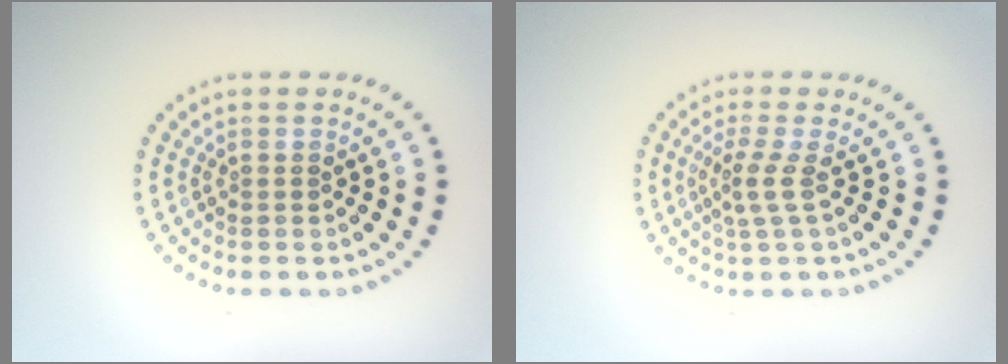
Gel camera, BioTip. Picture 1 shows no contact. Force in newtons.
{"total": 2.1, "press": 1.4, "slide": 1.5}